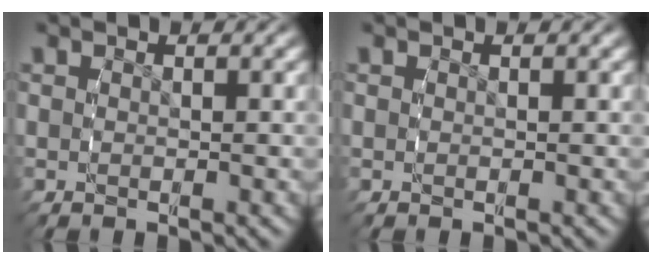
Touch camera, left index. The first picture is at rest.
{"total": 0.0}